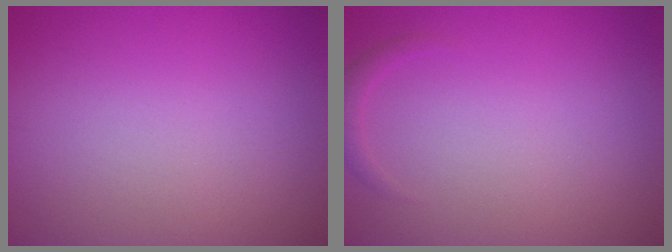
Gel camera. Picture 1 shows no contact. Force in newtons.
{"total": 0.9, "press": 0.9, "slide": 0.1}